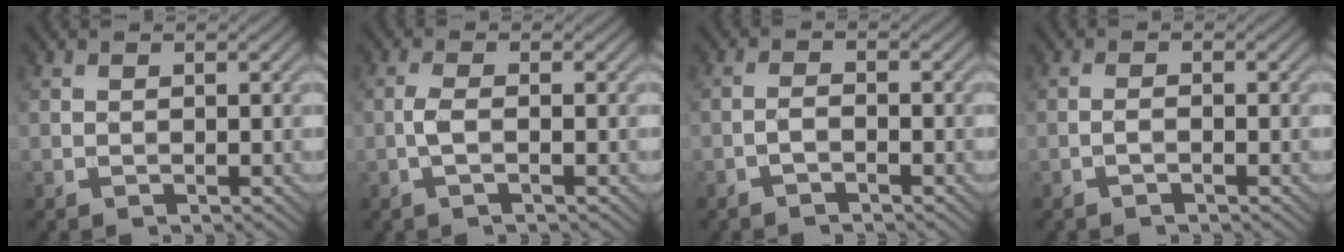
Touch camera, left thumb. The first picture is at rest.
{"total": 2.1, "force": [-0.6, 0.4, 2.0], "torque": [-0.044, 0.005, -0.017]}
{"total": 1.5, "force": [-1.1, 0.4, 0.9], "torque": [-0.019, 0.004, -0.026]}
{"total": 1.0, "force": [-0.6, 0.1, 0.7], "torque": [-0.013, 0.004, -0.014]}